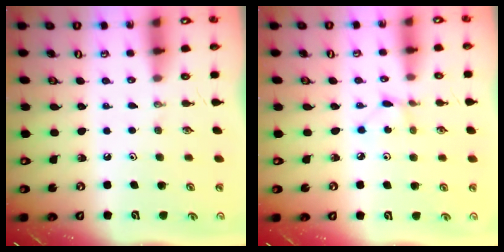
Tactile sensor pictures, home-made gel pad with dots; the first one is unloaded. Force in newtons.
{"total": 1.3, "press": 1.3, "slide": 0.1}